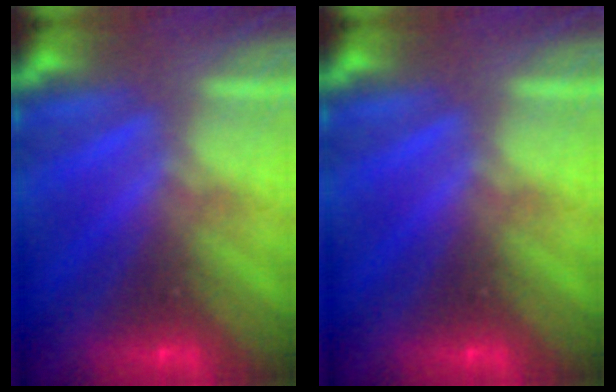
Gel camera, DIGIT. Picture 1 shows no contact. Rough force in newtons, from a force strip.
{"total": 0.0}